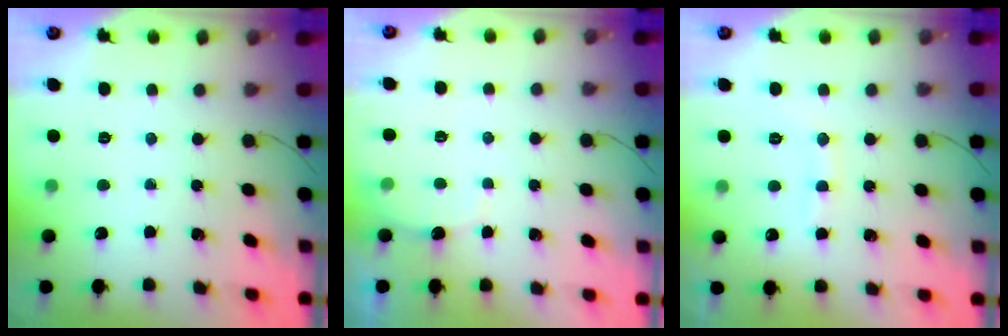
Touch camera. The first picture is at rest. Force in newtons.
{"total": 3.0, "press": 2.9, "slide": 0.8}
{"total": 9.4, "press": 9.3, "slide": 1.3}